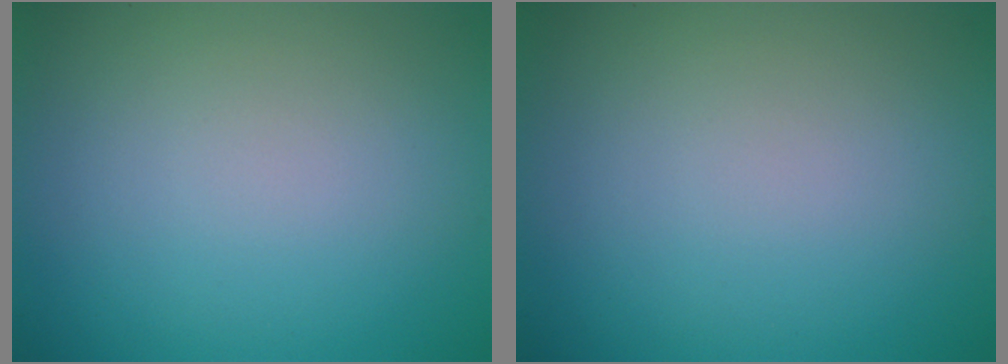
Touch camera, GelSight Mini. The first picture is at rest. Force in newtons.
{"total": 0.0}